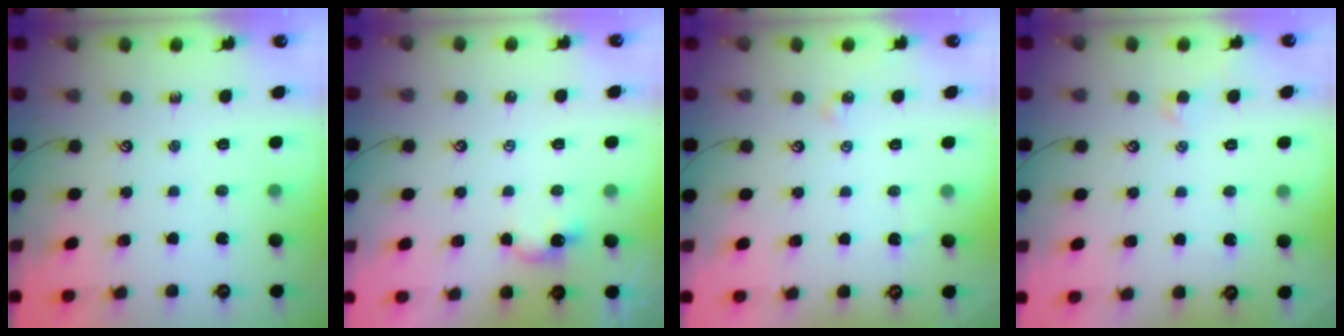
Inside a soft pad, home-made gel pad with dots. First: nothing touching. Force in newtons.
{"total": 0.5, "press": 0.5, "slide": 0.2}
{"total": 2.8, "press": 2.7, "slide": 0.4}
{"total": 0.0}